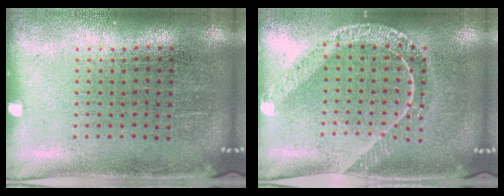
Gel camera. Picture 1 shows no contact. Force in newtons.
{"total": 1.7, "press": 1.6, "slide": 0.5}